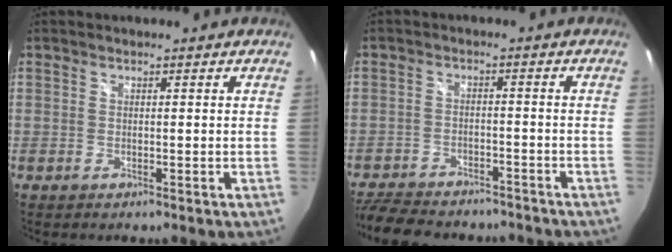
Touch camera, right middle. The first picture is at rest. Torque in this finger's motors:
{"motor_torque": [1.09, -1.05, 0.11, 0.07]}